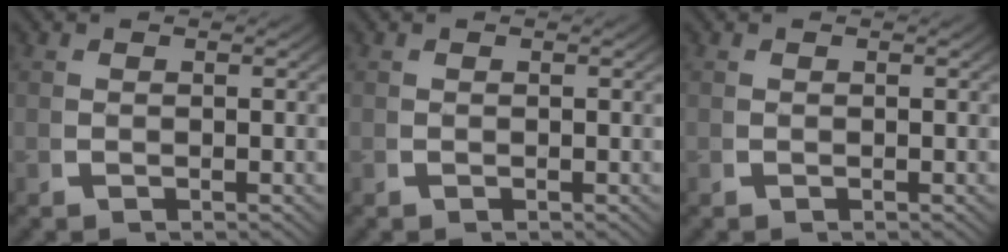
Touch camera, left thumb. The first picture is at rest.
{"total": 0.0}
{"total": 0.0}